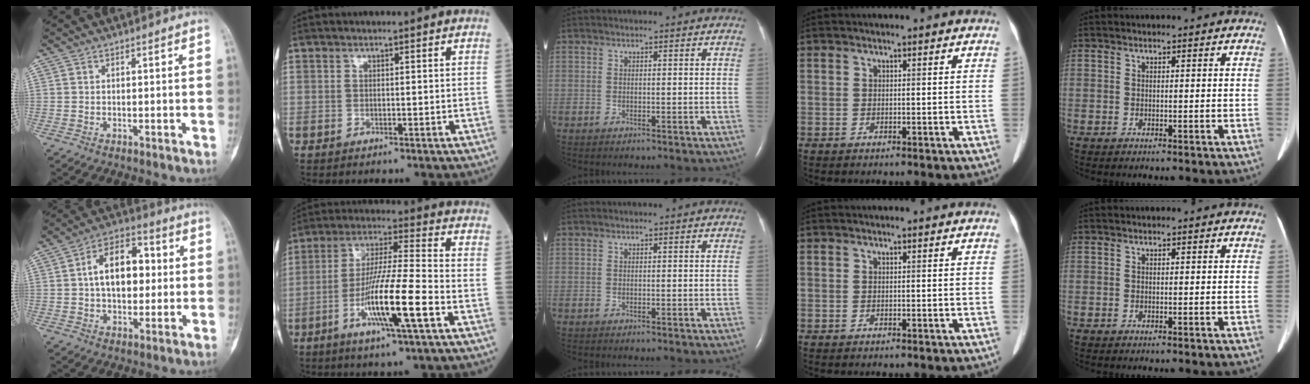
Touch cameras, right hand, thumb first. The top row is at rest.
{"thumb": {"total": 13.2, "force": [1.3, 8.2, 10.2], "torque": [-0.131, 0.022, 0.013]}, "index": {"total": 13.4, "force": [-5.0, 0.2, 12.5], "torque": [-0.233, -0.010, -0.093]}}